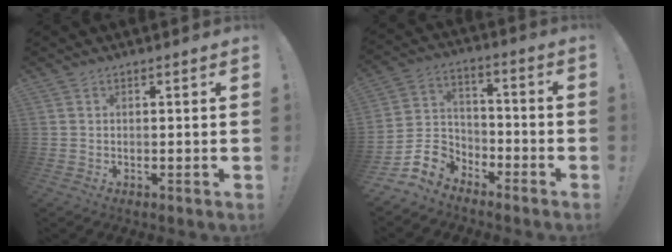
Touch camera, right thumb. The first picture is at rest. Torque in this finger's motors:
{"motor_torque": [-0.18, -0.21, -0.08, -0.08, 0.04]}